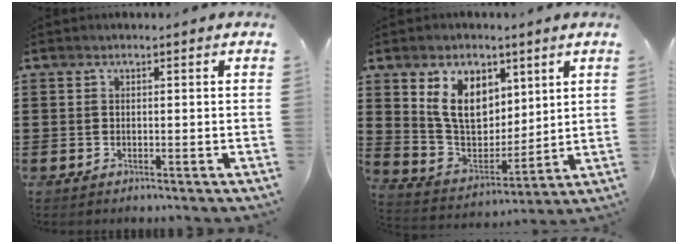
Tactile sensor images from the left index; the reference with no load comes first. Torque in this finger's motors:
{"motor_torque": [2.14, 0.00, 1.05, 0.17]}